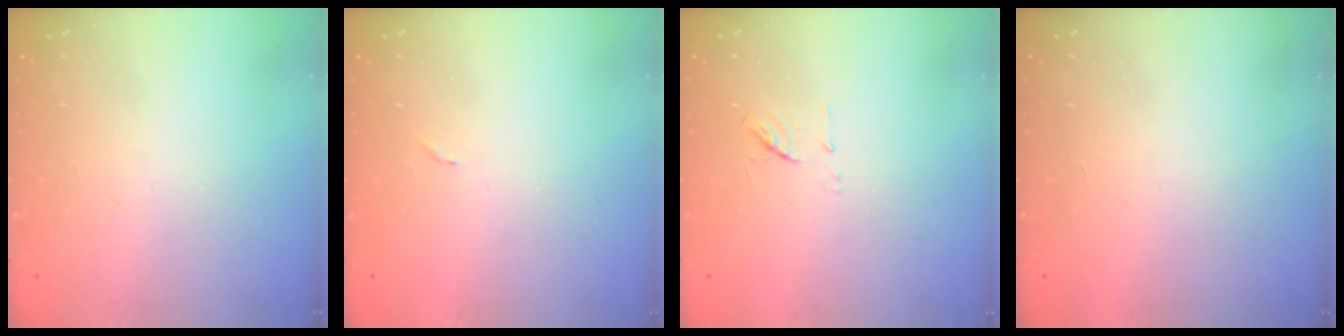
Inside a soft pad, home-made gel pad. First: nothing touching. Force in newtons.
{"total": 5.0, "press": 5.0, "slide": 0.3}
{"total": 6.8, "press": 6.6, "slide": 1.2}
{"total": 1.7, "press": 1.7, "slide": 0.1}